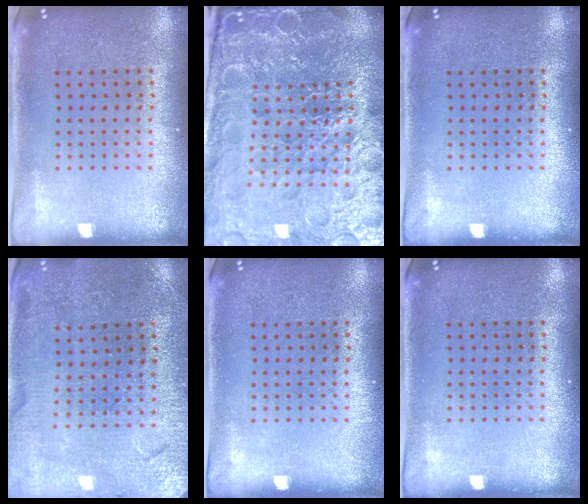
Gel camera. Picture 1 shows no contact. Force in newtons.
{"total": 6.2, "press": 5.6, "slide": 2.8}
{"total": 0.0}
{"total": 1.0, "press": 0.9, "slide": 0.3}
{"total": 0.0}
{"total": 0.0}